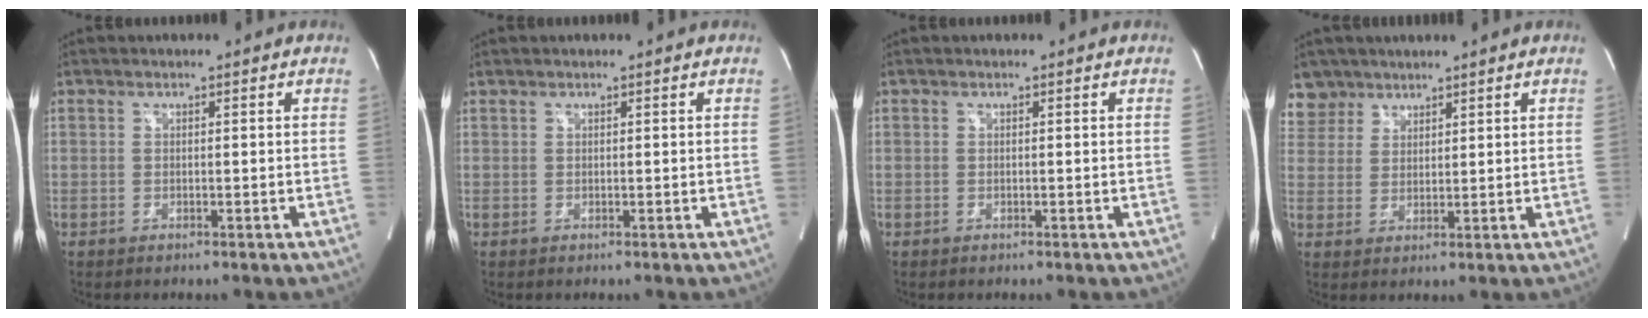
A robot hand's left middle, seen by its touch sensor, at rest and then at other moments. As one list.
[{"total": 0.0}, {"total": 0.0}, {"total": 5.4, "force": [4.3, 3.3, -0.5], "torque": [0.017, 0.004, 0.086]}]